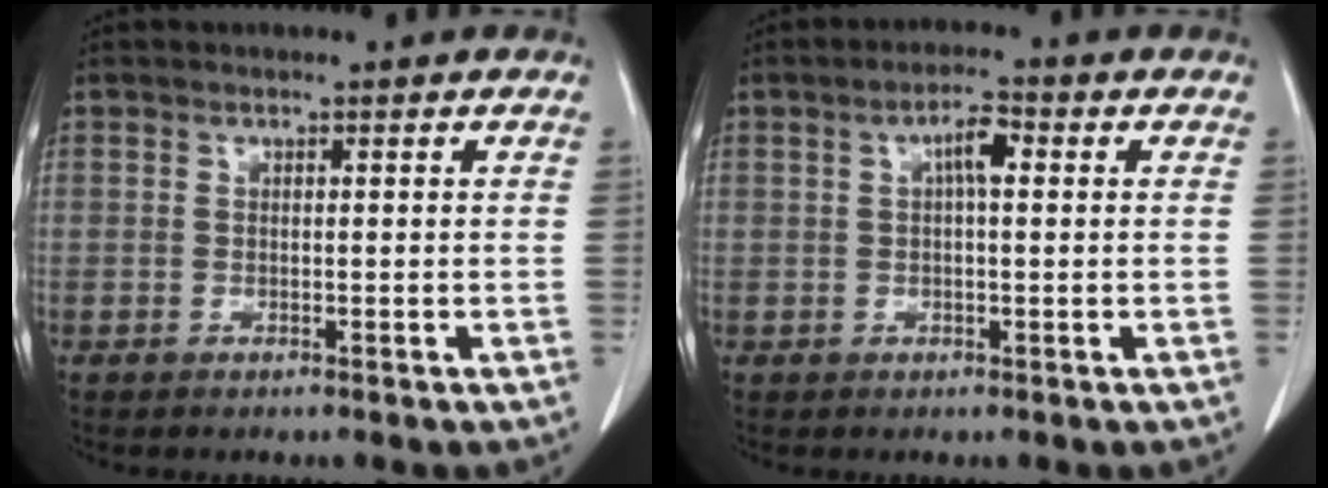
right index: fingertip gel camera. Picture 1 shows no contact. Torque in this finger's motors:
{"motor_torque": [0.40, -0.01, 0.09, 0.04]}